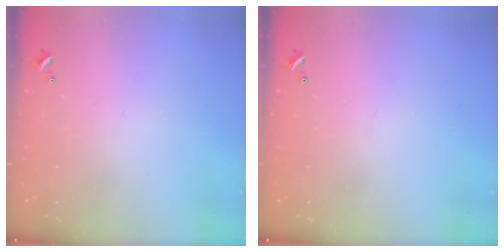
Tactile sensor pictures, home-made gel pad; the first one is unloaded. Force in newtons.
{"total": 0.0}